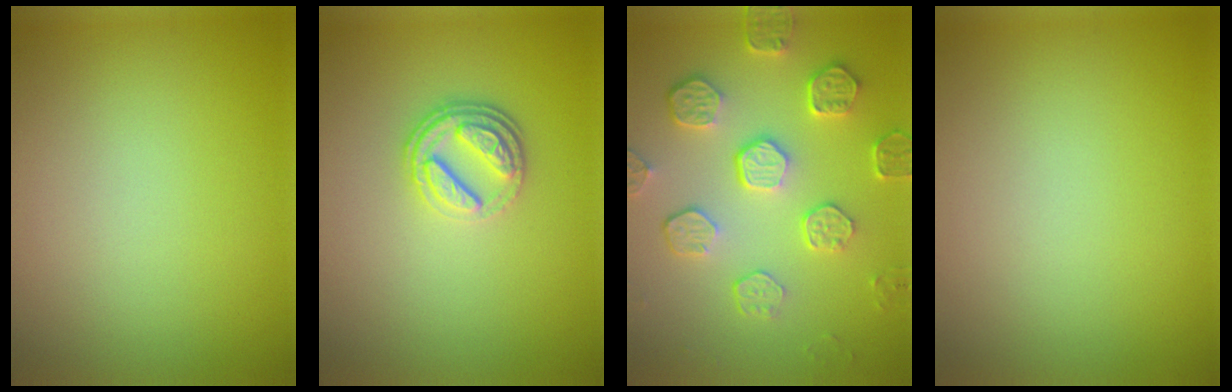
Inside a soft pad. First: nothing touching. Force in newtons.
{"total": 3.5, "press": 2.6, "slide": 2.3}
{"total": 5.8, "press": 4.2, "slide": 4.0}
{"total": 0.0}